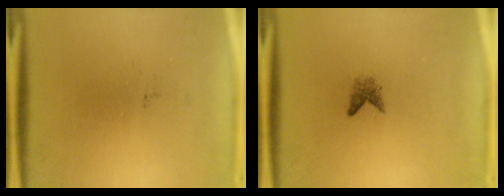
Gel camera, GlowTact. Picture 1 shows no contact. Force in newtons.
{"total": 1.3}